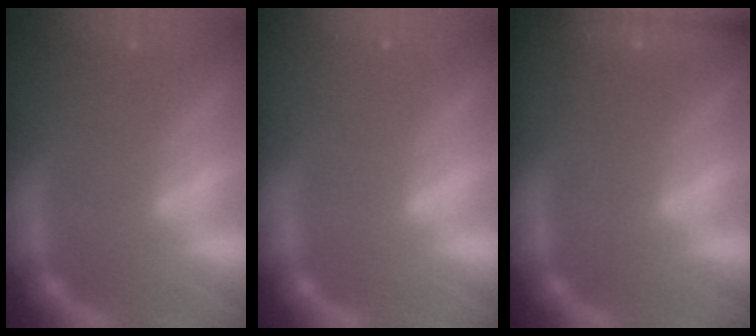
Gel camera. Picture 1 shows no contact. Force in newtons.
{"total": 0.0}
{"total": 3.0}